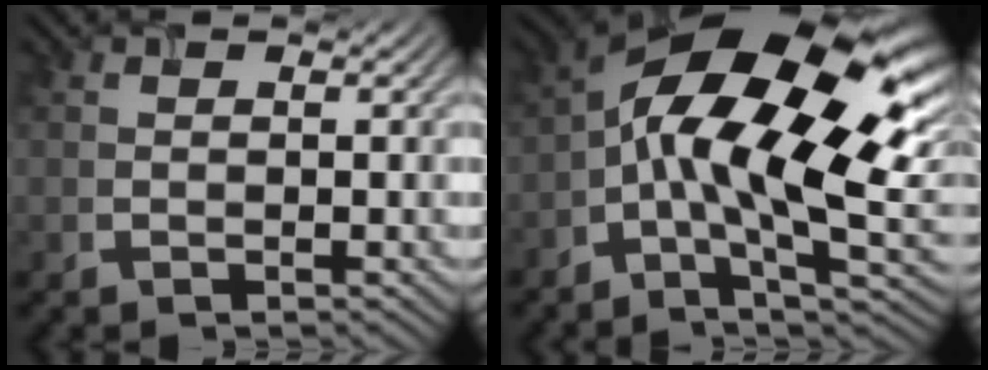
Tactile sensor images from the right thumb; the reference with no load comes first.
{"total": 18.3, "force": [1.4, 7.0, 16.9], "torque": [-0.298, 0.005, 0.016]}